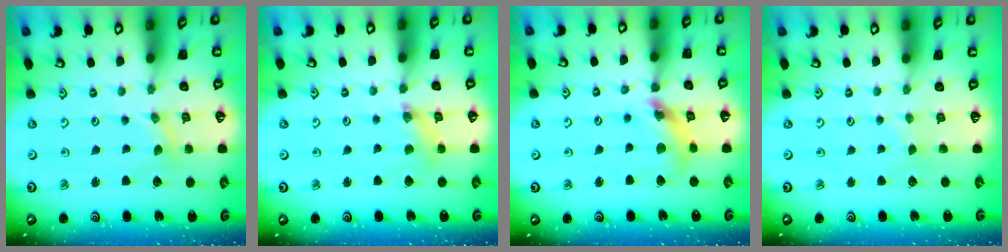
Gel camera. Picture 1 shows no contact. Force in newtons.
{"total": 2.7, "press": 2.6, "slide": 0.4}
{"total": 10.1, "press": 10.1, "slide": 1.0}
{"total": 1.2, "press": 1.2, "slide": 0.2}